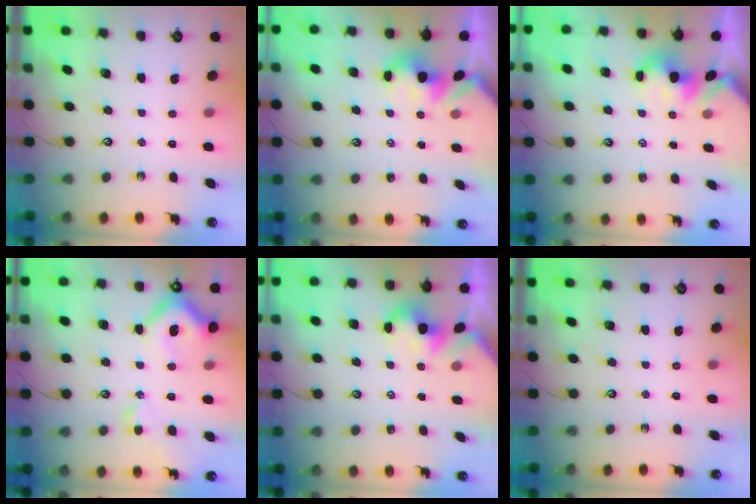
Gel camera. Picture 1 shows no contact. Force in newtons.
{"total": 1.5, "press": 1.5, "slide": 0.3}
{"total": 1.6, "press": 1.6, "slide": 0.2}
{"total": 9.9, "press": 9.8, "slide": 1.6}
{"total": 2.0, "press": 2.0, "slide": 0.2}
{"total": 0.0}